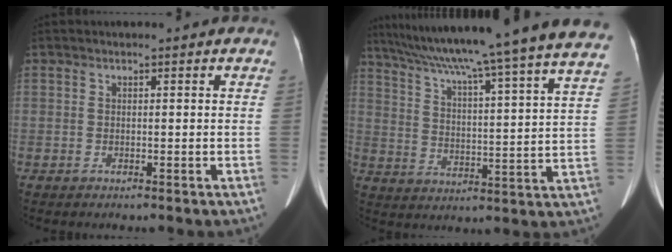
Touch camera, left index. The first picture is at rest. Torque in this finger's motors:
{"motor_torque": [0.14, -2.00, 0.19, 0.21]}